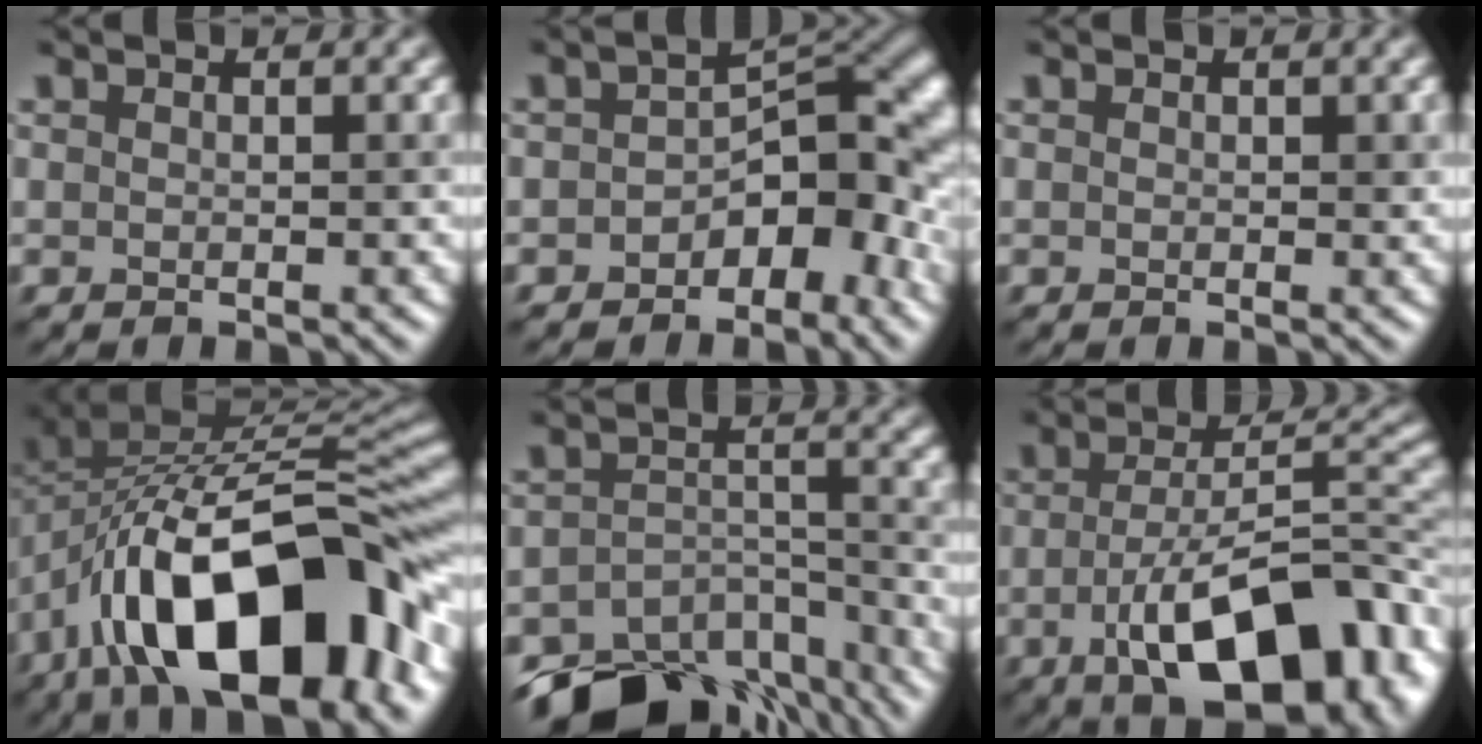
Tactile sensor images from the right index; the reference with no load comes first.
{"total": 5.8, "force": [-2.2, 3.4, 4.2], "torque": [-0.035, 0.012, -0.045]}
{"total": 0.6, "force": [0.2, 0.4, 0.4], "torque": [-0.001, -0.003, 0.001]}
{"total": 16.4, "force": [-7.2, 7.4, 12.8], "torque": [-0.179, 0.011, -0.125]}
{"total": 13.1, "force": [-10.6, 6.0, 4.8], "torque": [-0.085, -0.020, -0.140]}
{"total": 13.4, "force": [-5.2, 5.5, 11.0], "torque": [-0.172, -0.004, -0.084]}